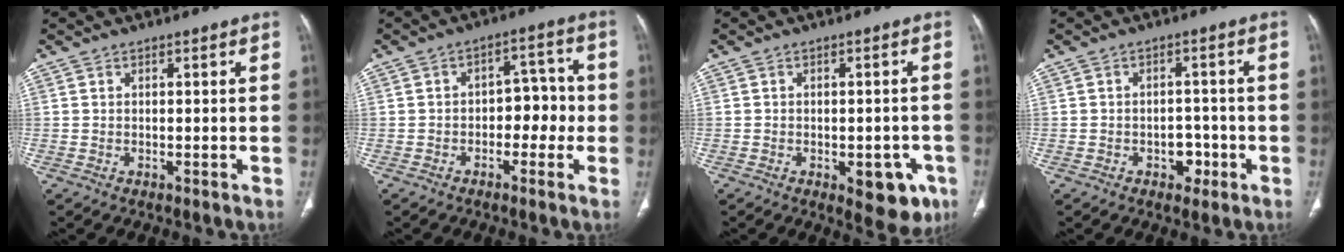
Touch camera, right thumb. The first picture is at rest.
{"total": 6.9, "force": [-1.5, 4.6, 4.9], "torque": [-0.033, 0.033, -0.030]}
{"total": 8.5, "force": [-3.6, 4.3, 6.4], "torque": [-0.048, 0.008, -0.035]}
{"total": 3.9, "force": [-1.7, 2.9, 2.0], "torque": [-0.003, 0.015, -0.022]}